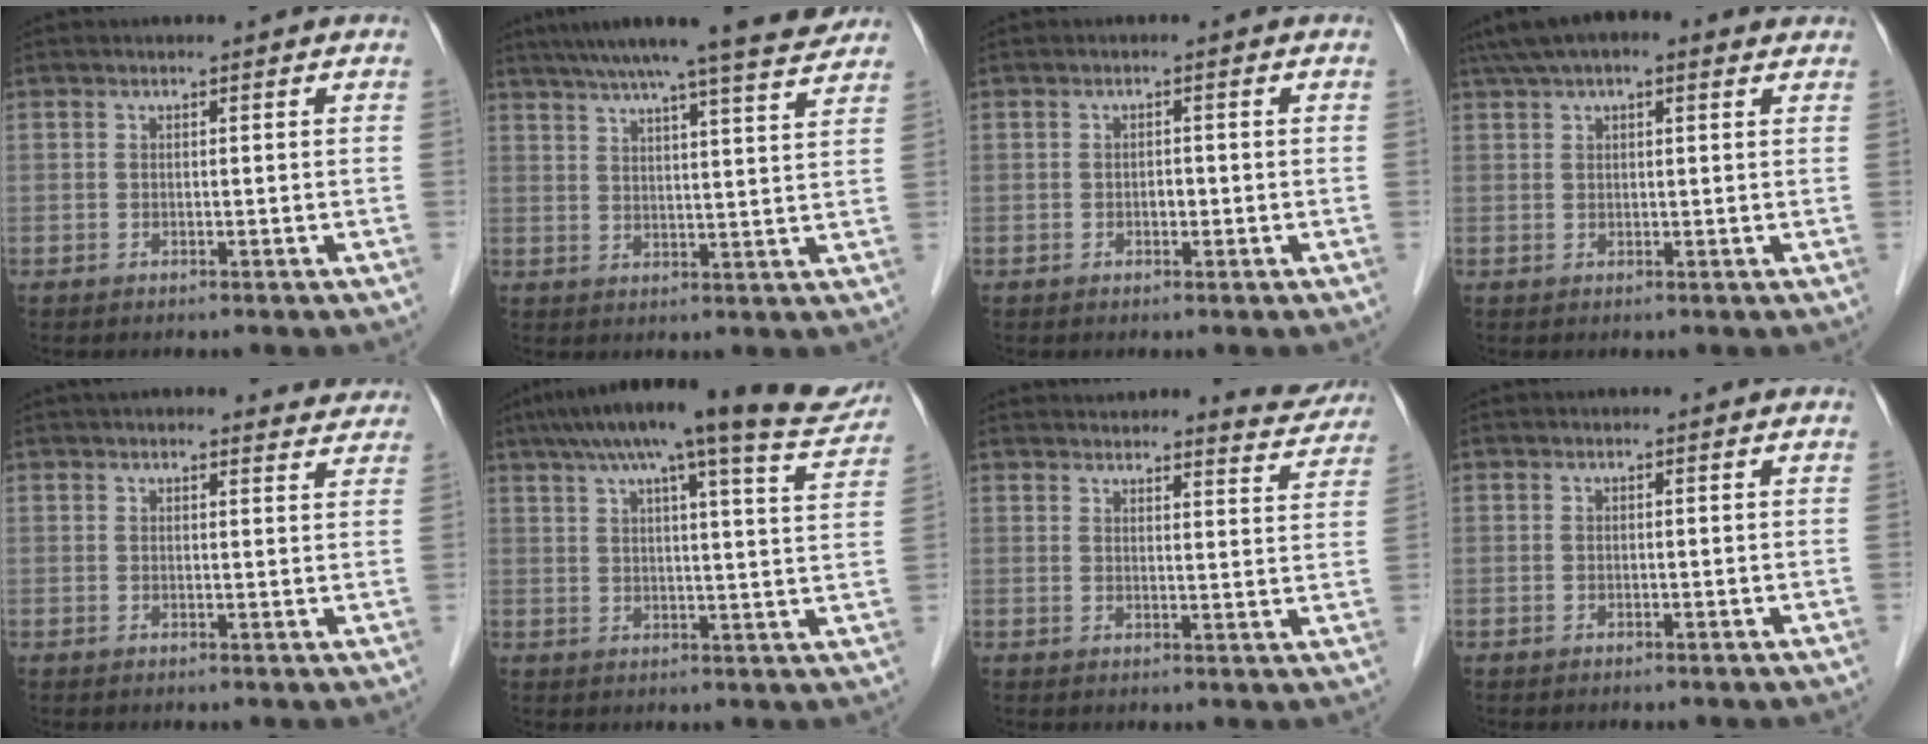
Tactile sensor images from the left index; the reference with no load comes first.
{"total": 15.1, "force": [13.2, -0.1, 7.4], "torque": [-0.116, 0.008, 0.175]}
{"total": 1.1, "force": [-0.4, 0.7, 0.8], "torque": [-0.012, 0.003, -0.006]}
{"total": 9.4, "force": [6.6, 3.0, 5.9], "torque": [-0.098, 0.052, 0.101]}
{"total": 9.1, "force": [8.5, 2.4, 2.2], "torque": [-0.005, 0.019, 0.083]}
{"total": 20.9, "force": [17.3, 1.9, 11.7], "torque": [-0.180, 0.013, 0.216]}
{"total": 9.6, "force": [9.5, 1.3, 1.2], "torque": [0.001, -0.017, 0.103]}
{"total": 0.0}